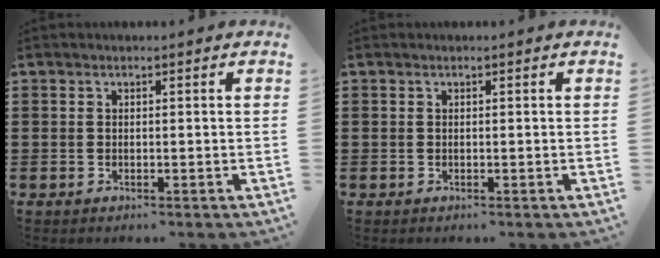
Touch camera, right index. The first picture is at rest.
{"total": 0.0}